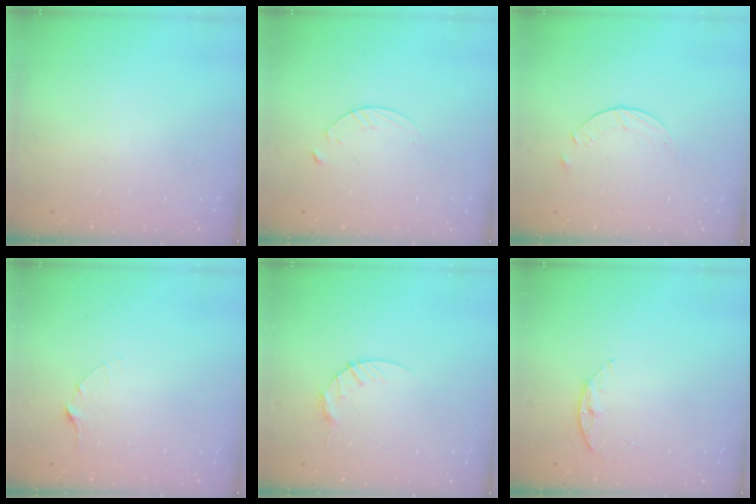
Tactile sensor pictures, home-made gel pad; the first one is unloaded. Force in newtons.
{"total": 3.1, "press": 3.1, "slide": 0.3}
{"total": 2.6, "press": 2.5, "slide": 0.3}
{"total": 2.5, "press": 2.5, "slide": 0.3}
{"total": 5.1, "press": 5.0, "slide": 0.6}
{"total": 6.4, "press": 6.3, "slide": 0.7}